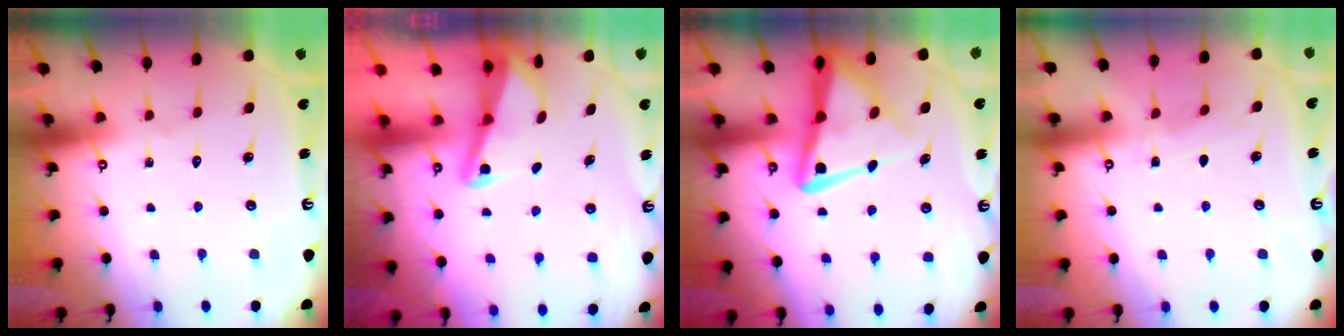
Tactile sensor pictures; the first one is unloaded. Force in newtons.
{"total": 2.2, "press": 2.2, "slide": 0.3}
{"total": 11.5, "press": 11.4, "slide": 1.2}
{"total": 4.0, "press": 4.0, "slide": 0.5}